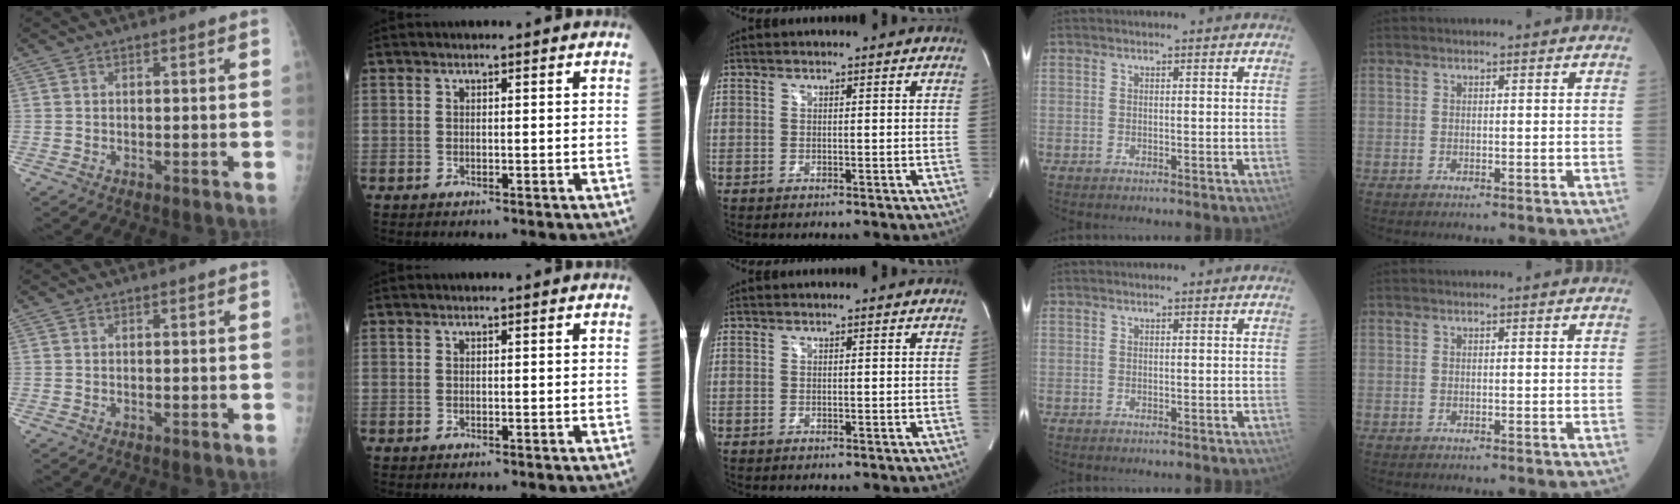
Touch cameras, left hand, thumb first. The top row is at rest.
{}